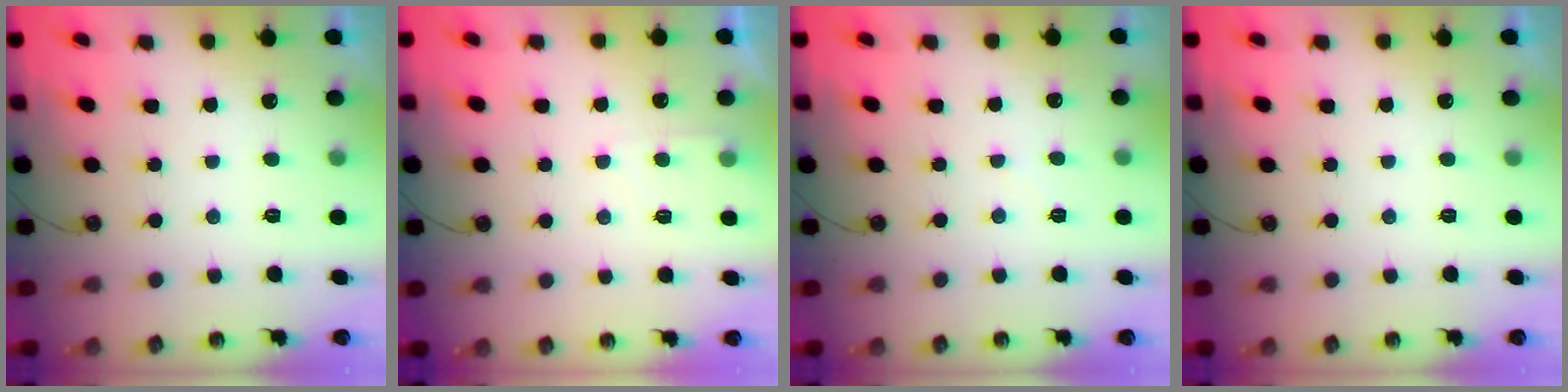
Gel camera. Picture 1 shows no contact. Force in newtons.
{"total": 4.3, "press": 4.2, "slide": 0.5}
{"total": 3.5, "press": 3.5, "slide": 0.6}
{"total": 0.0}